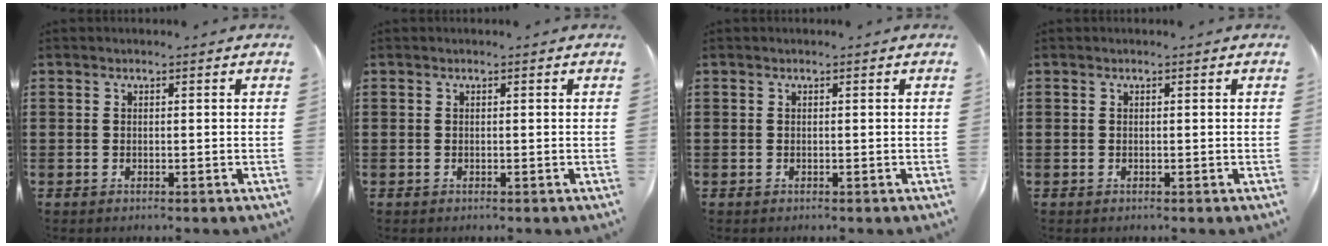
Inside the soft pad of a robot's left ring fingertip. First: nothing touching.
{"total": 0.0}
{"total": 0.0}
{"total": 0.0}